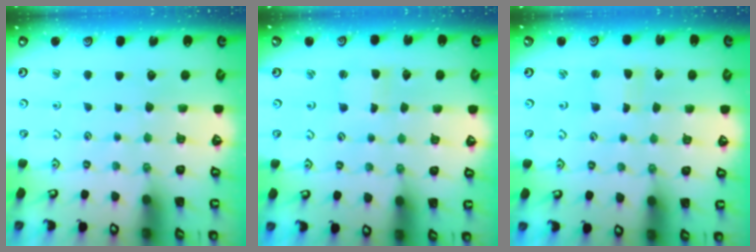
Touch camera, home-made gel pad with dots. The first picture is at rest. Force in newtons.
{"total": 1.2, "press": 1.2, "slide": 0.2}
{"total": 1.5, "press": 1.5, "slide": 0.0}